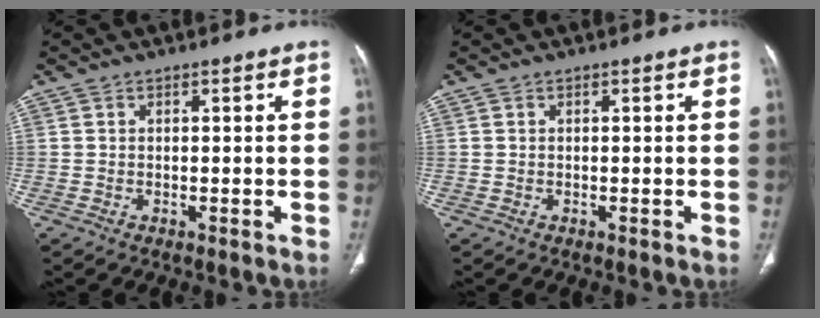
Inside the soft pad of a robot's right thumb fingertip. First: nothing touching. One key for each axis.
{"total": 0.0}